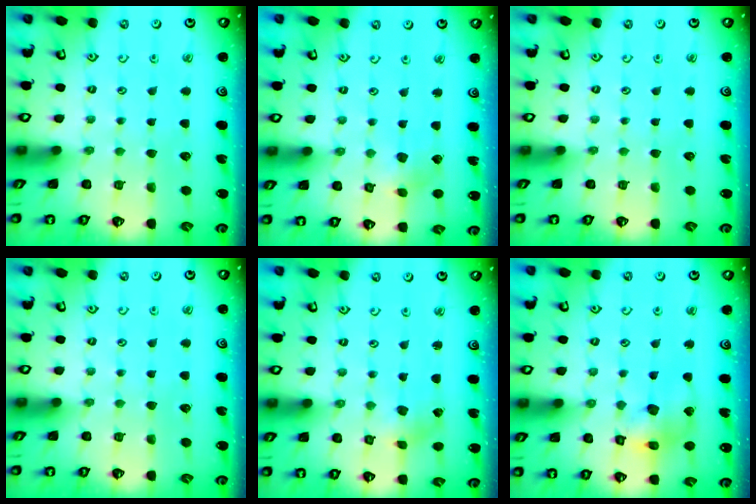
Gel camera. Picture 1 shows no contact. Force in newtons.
{"total": 3.5, "press": 3.5, "slide": 0.4}
{"total": 0.0}
{"total": 0.0}
{"total": 0.0}
{"total": 12.9, "press": 12.8, "slide": 1.6}